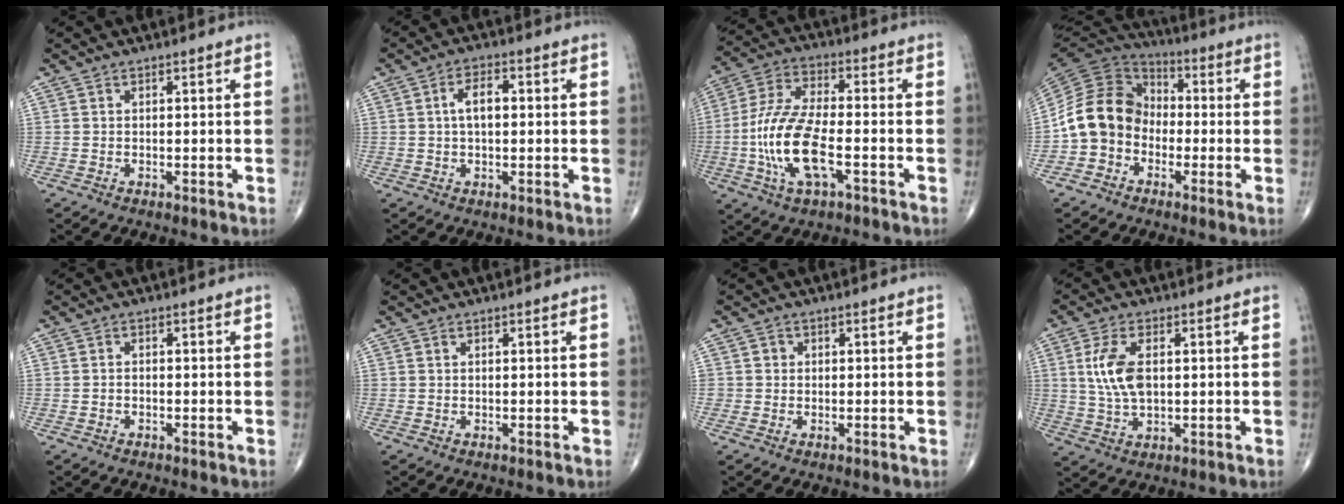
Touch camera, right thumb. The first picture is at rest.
{"total": 4.6, "force": [0.4, 2.4, 3.9], "torque": [-0.071, 0.012, 0.003]}
{"total": 14.7, "force": [-3.9, 6.0, 12.8], "torque": [-0.274, 0.024, -0.074]}
{"total": 13.0, "force": [-3.0, 10.7, 6.7], "torque": [-0.112, 0.051, -0.071]}
{"total": 0.9, "force": [-0.4, 0.6, 0.4], "torque": [-0.006, 0.004, -0.007]}
{"total": 0.0}
{"total": 1.6, "force": [0.0, 1.6, 0.2], "torque": [0.007, 0.005, -0.002]}
{"total": 8.2, "force": [1.3, 4.3, 6.9], "torque": [-0.147, -0.004, 0.028]}